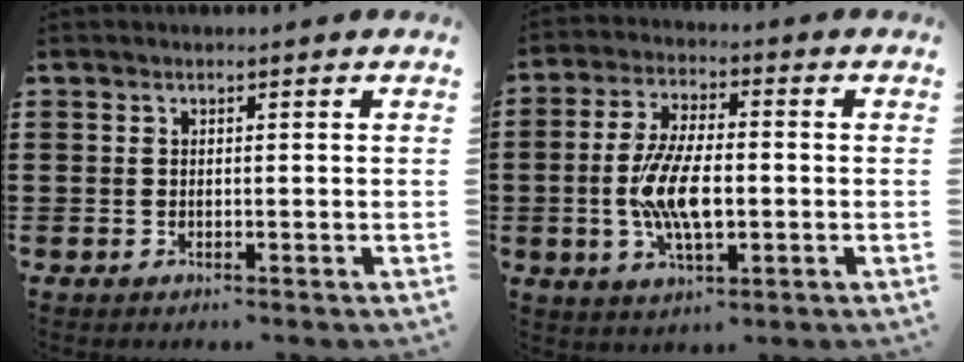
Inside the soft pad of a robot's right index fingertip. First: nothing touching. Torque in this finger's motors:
{"motor_torque": [2.14, 0.00, 1.05, 0.21]}